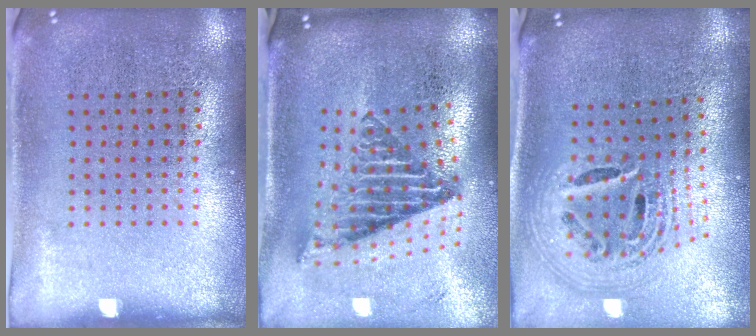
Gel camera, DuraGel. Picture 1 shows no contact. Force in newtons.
{"total": 2.8, "press": 1.7, "slide": 2.2}
{"total": 2.7, "press": 1.8, "slide": 1.9}